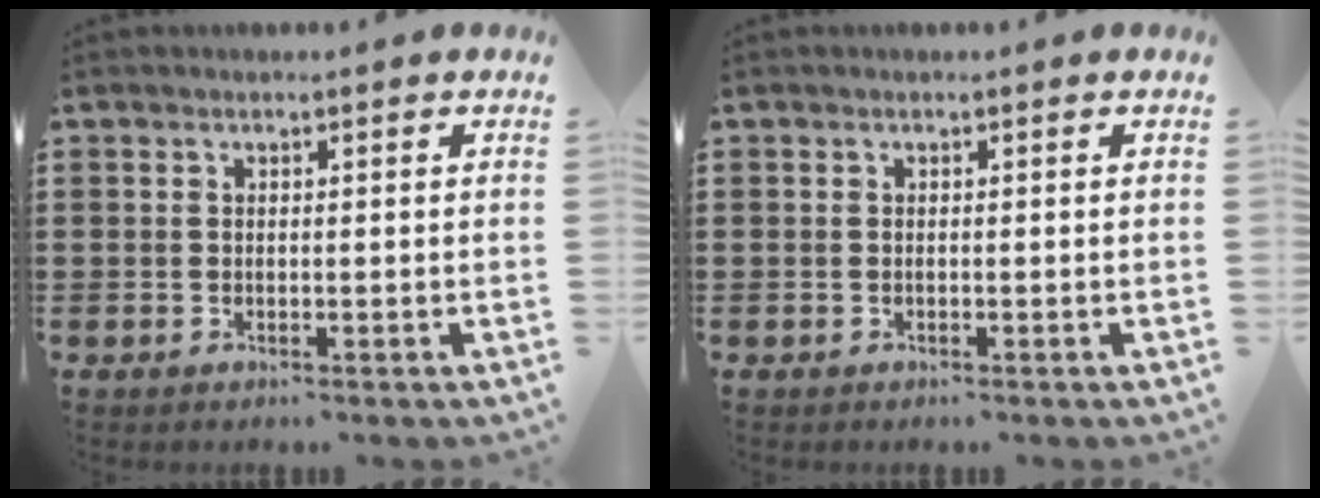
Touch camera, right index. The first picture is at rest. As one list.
[{"total": 0.0}]